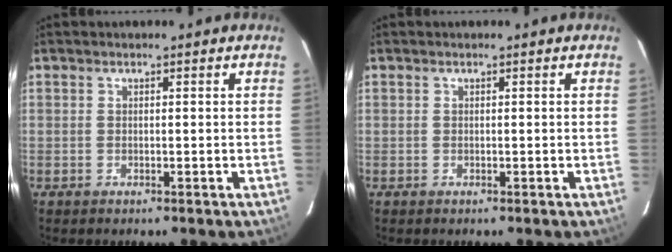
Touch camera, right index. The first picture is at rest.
{"total": 0.0}